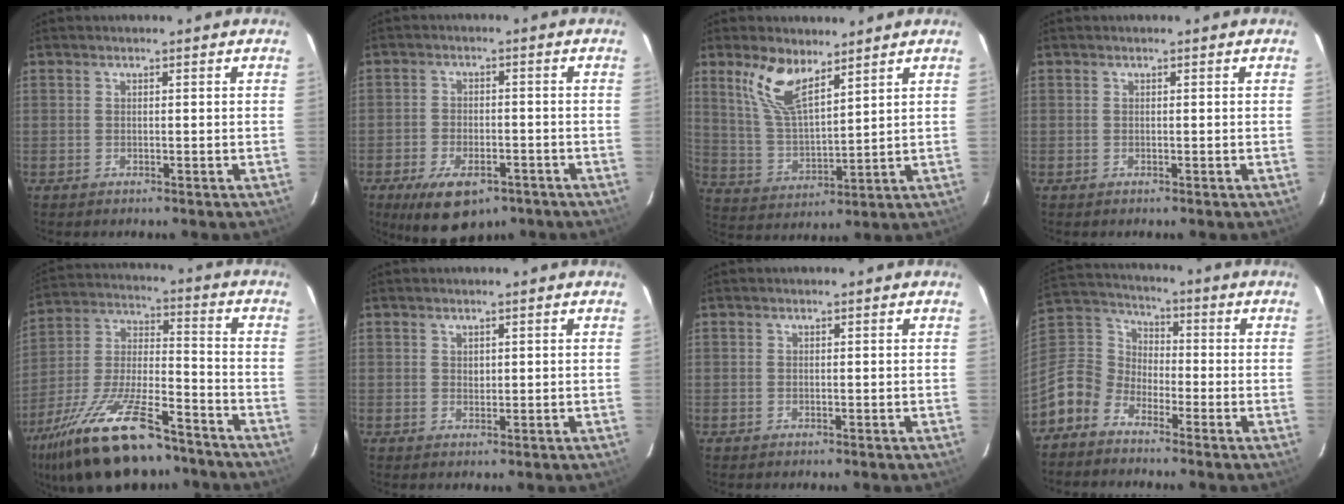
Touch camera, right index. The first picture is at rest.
{"total": 11.6, "force": [-7.3, 5.6, 7.0], "torque": [-0.148, -0.019, -0.110]}
{"total": 10.3, "force": [6.7, 3.6, 6.9], "torque": [-0.142, 0.005, 0.141]}
{"total": 0.0}
{"total": 24.0, "force": [-16.7, 8.1, 15.3], "torque": [-0.303, -0.025, -0.279]}
{"total": 1.0, "force": [0.6, 0.8, 0.3], "torque": [-0.002, 0.003, 0.011]}
{"total": 0.0}
{"total": 10.3, "force": [-6.8, 7.3, 2.9], "torque": [-0.083, 0.033, -0.156]}